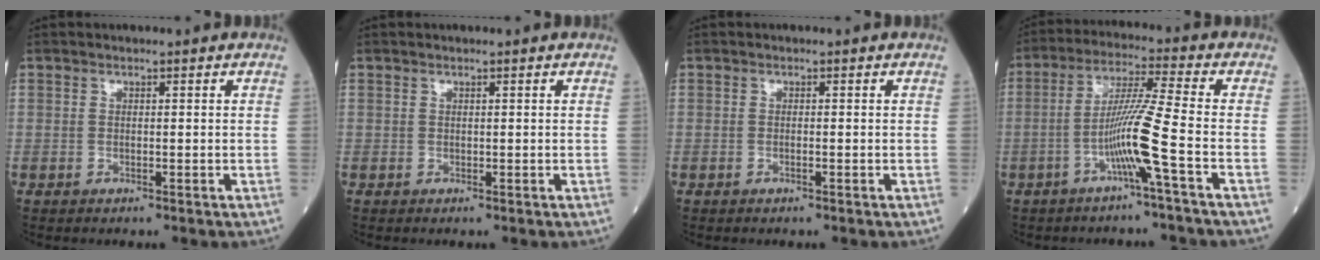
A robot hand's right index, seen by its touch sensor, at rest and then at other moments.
{"total": 0.0}
{"total": 0.6, "force": [-0.2, 0.0, 0.5], "torque": [-0.012, -0.001, -0.003]}
{"total": 8.6, "force": [-3.1, -1.8, 7.8], "torque": [-0.152, 0.006, -0.061]}